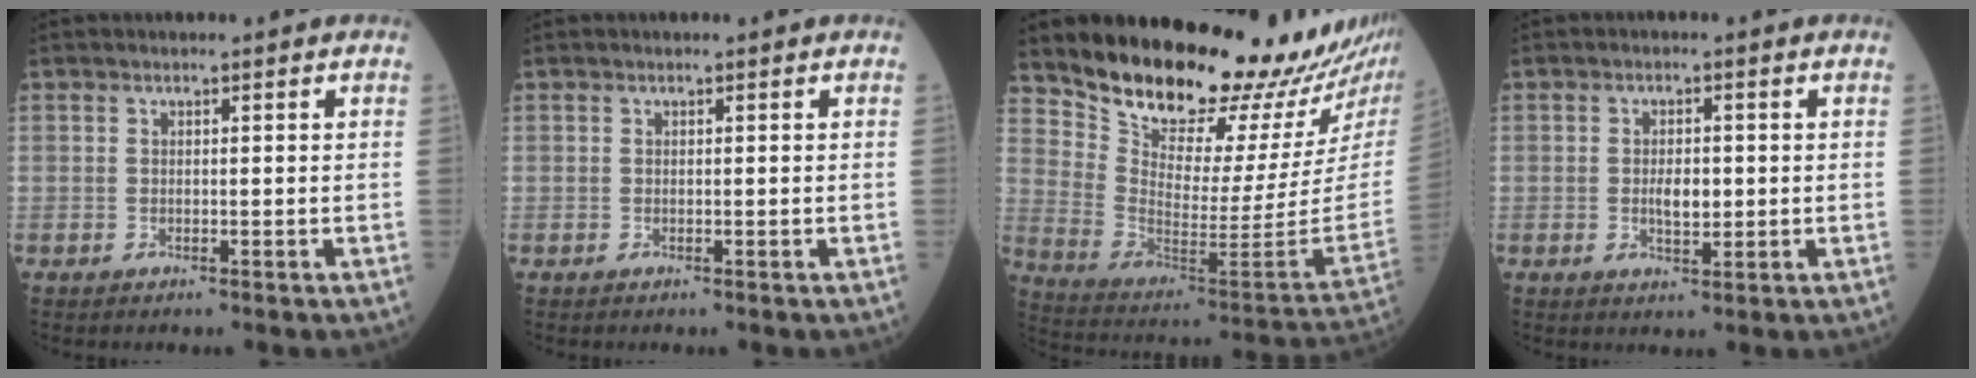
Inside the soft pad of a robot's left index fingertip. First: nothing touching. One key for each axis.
{"total": 0.0}
{"total": 23.1, "fx": 21.2, "fy": 2.1, "fz": 8.9, "tx": -0.162, "ty": -0.121, "tz": 0.312}
{"total": 3.3, "fx": -0.1, "fy": 1.4, "fz": 2.9, "tx": -0.053, "ty": 0.000, "tz": 0.000}